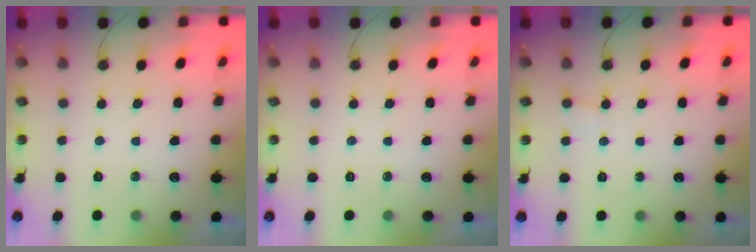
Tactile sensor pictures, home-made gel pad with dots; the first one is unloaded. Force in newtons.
{"total": 0.0}
{"total": 4.4, "press": 4.4, "slide": 0.4}